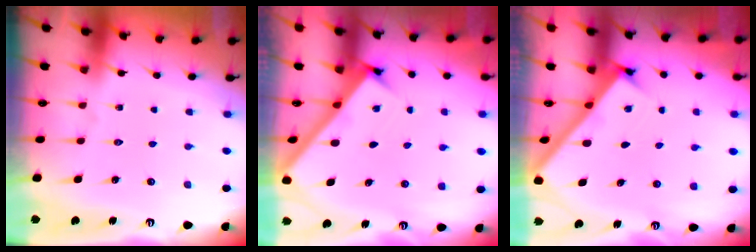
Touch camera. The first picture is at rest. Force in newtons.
{"total": 2.9, "press": 2.9, "slide": 0.1}
{"total": 2.6, "press": 2.5, "slide": 0.3}